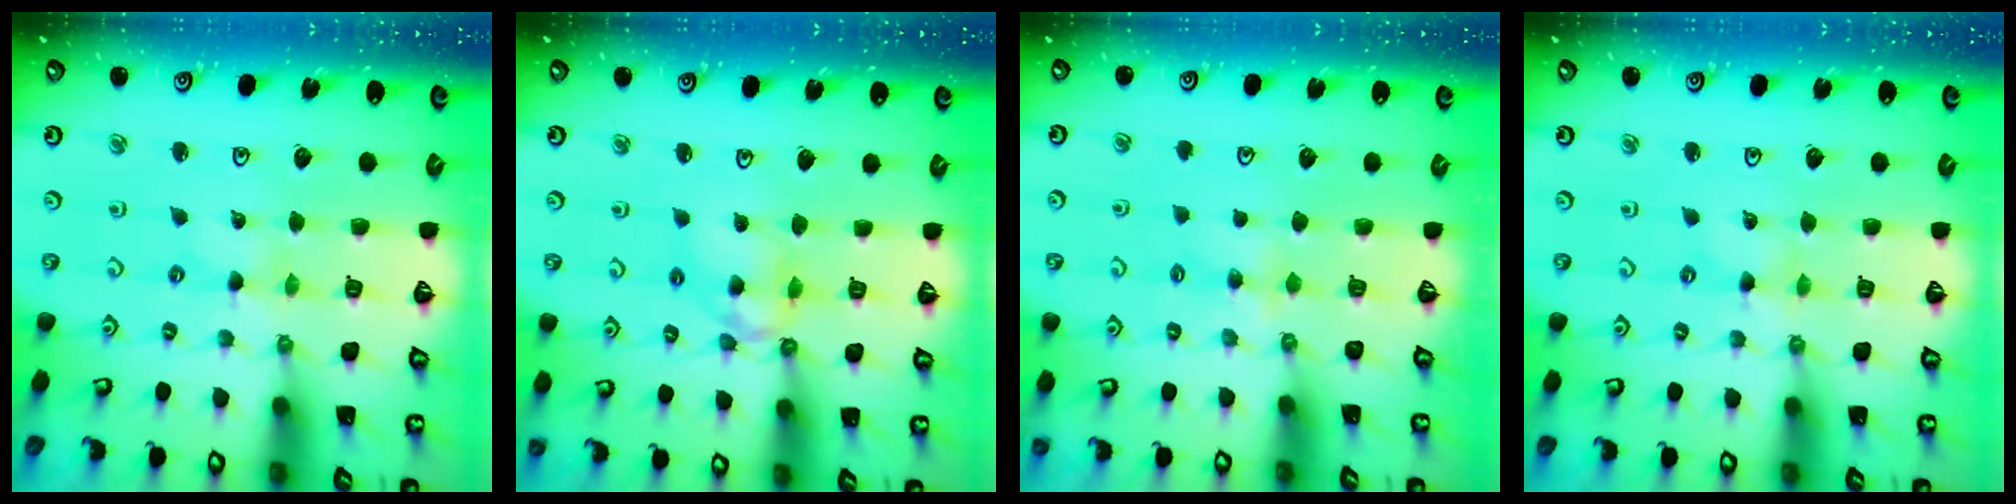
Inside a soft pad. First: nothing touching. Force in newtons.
{"total": 9.6, "press": 9.6, "slide": 1.0}
{"total": 3.8, "press": 3.8, "slide": 0.6}
{"total": 0.0}